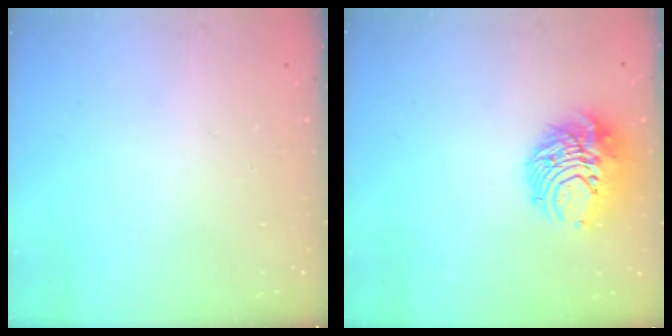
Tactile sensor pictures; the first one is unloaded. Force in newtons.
{"total": 11.0, "press": 10.9, "slide": 0.9}